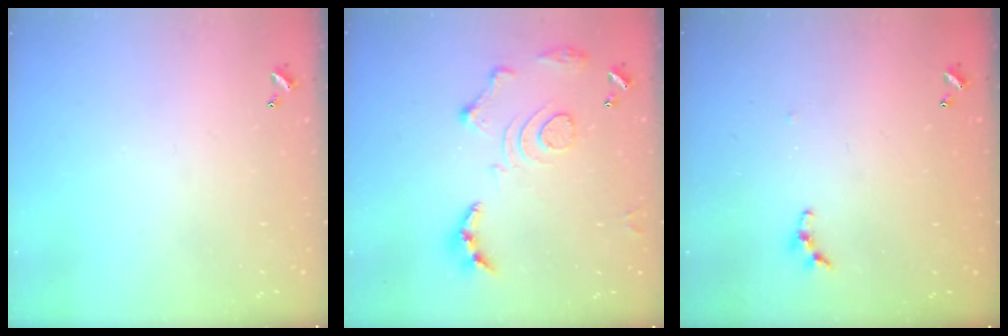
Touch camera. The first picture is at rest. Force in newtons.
{"total": 13.7, "press": 13.6, "slide": 1.4}
{"total": 4.6, "press": 4.6, "slide": 0.6}